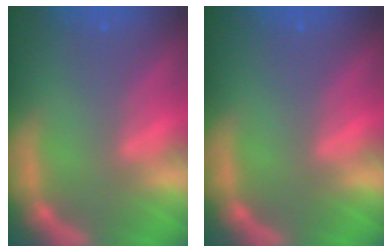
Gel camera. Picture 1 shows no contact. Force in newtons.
{"total": 0.0}